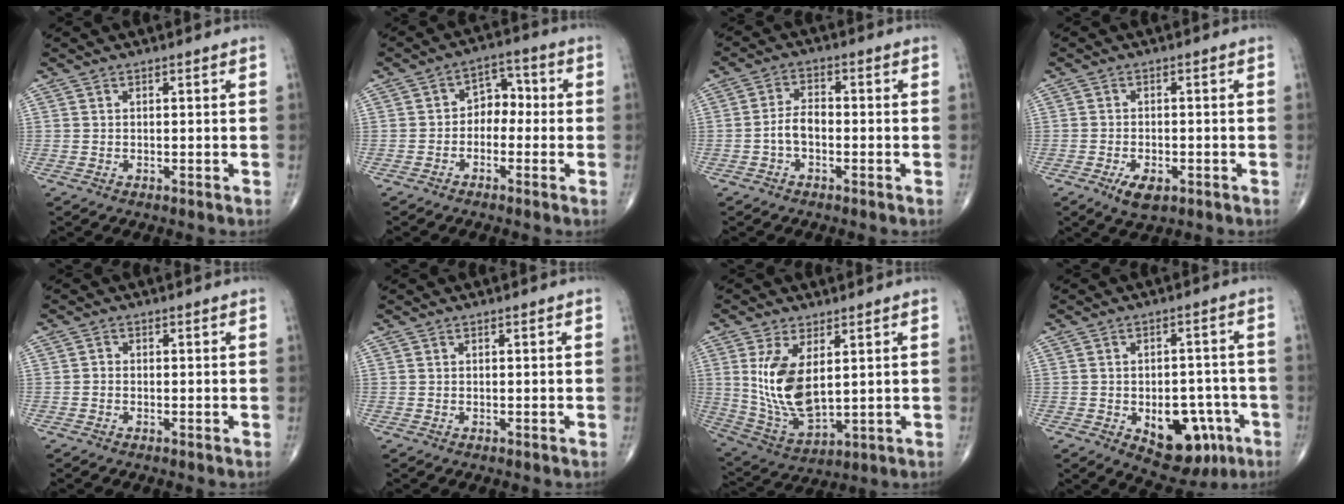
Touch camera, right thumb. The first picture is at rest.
{"total": 5.6, "force": [-1.0, 4.2, 3.5], "torque": [-0.022, 0.030, -0.031]}
{"total": 4.1, "force": [-1.3, 2.3, 3.1], "torque": [-0.054, 0.020, -0.030]}
{"total": 4.4, "force": [-2.1, 2.2, 3.2], "torque": [-0.055, -0.001, -0.032]}
{"total": 0.8, "force": [-0.3, 0.6, 0.3], "torque": [-0.001, 0.002, -0.011]}
{"total": 0.0}
{"total": 13.2, "force": [2.8, 6.6, 11.1], "torque": [-0.211, -0.020, 0.074]}
{"total": 13.1, "force": [-4.9, 7.8, 9.2], "torque": [-0.087, 0.030, -0.052]}